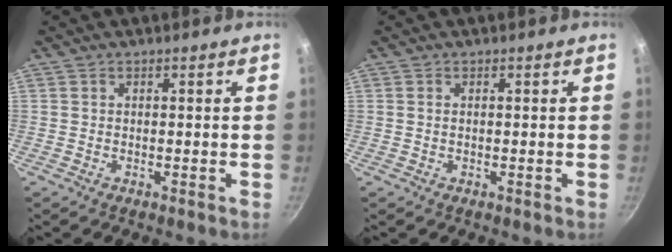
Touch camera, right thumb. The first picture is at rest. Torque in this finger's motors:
{"motor_torque": [-0.29, 0.21, -0.48, 0.33, 0.03]}